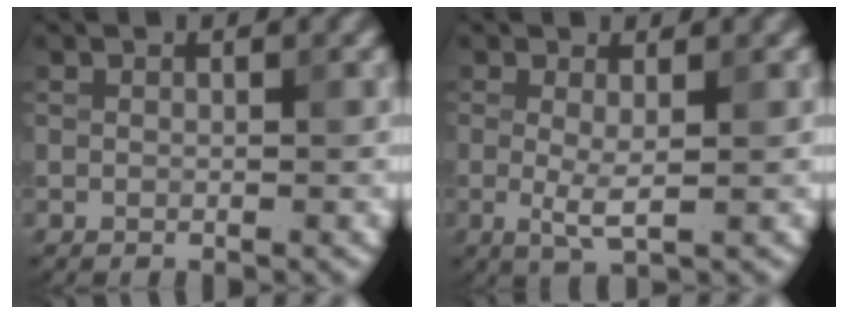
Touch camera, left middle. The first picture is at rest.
{"total": 2.3, "force": [0.0, 0.4, 2.2], "torque": [-0.046, -0.007, 0.000]}